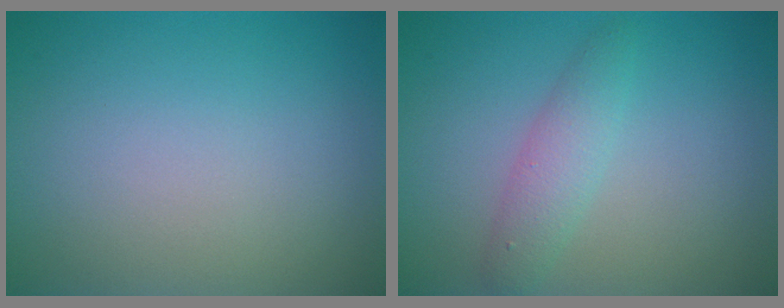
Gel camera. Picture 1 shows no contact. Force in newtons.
{"total": 2.4, "press": 2.4, "slide": 0.1}